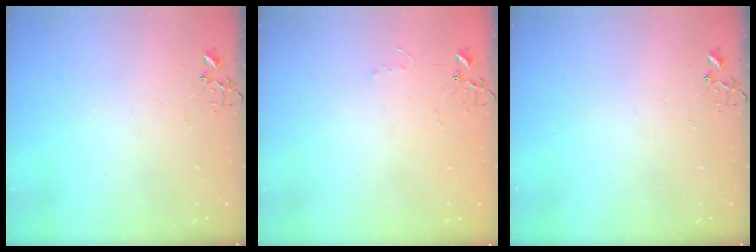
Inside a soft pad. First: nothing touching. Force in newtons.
{"total": 3.7, "press": 3.6, "slide": 0.5}
{"total": 0.0}